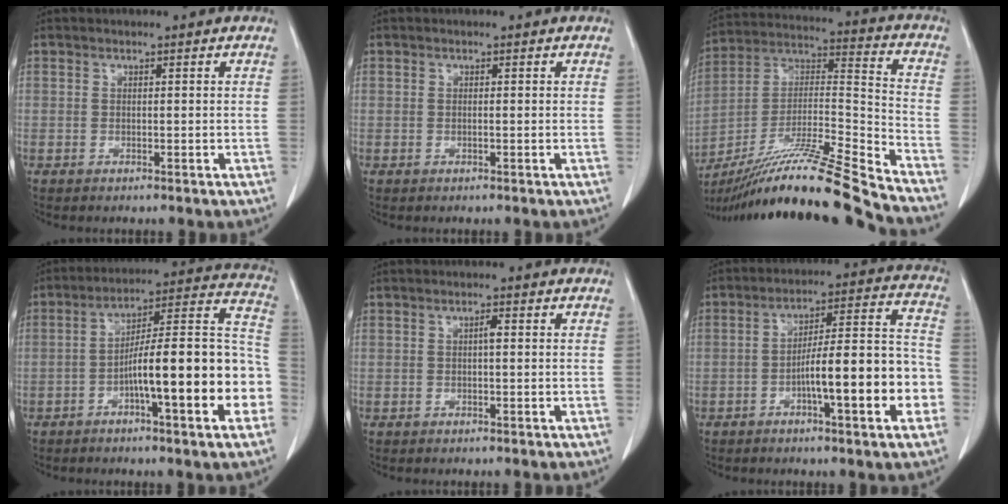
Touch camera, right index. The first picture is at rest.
{"total": 0.0}
{"total": 22.8, "force": [-19.5, -1.9, 11.7], "torque": [-0.216, -0.011, -0.347]}
{"total": 19.4, "force": [-5.4, 2.5, 18.5], "torque": [-0.211, 0.037, -0.074]}
{"total": 1.0, "force": [0.1, 0.2, 1.0], "torque": [-0.017, 0.003, 0.000]}
{"total": 14.8, "force": [-4.7, 2.0, 13.9], "torque": [-0.197, 0.027, -0.068]}